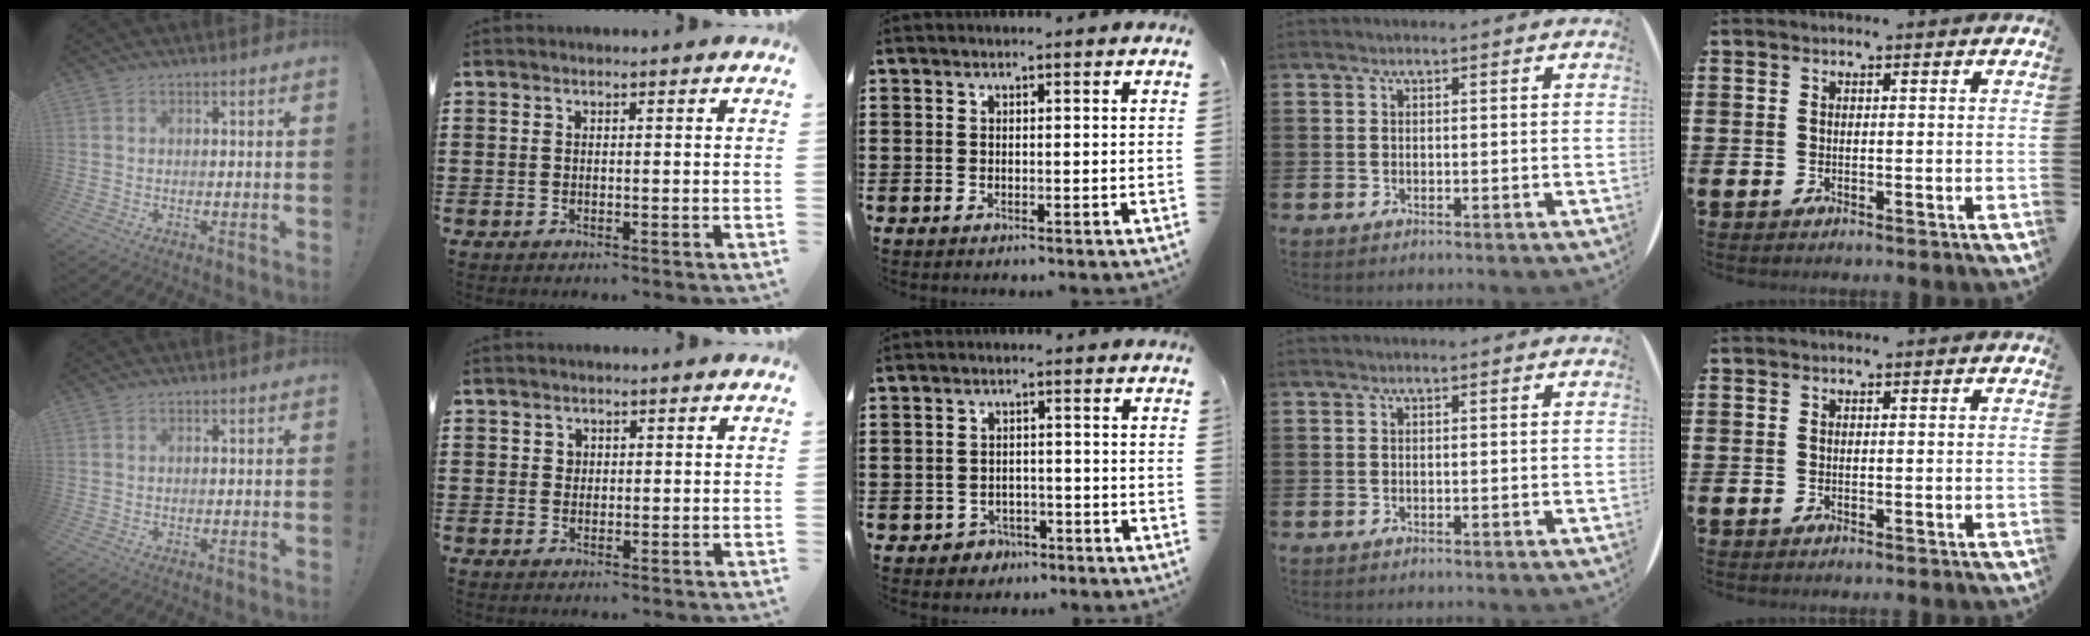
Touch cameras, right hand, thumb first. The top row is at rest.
{"index": {"total": 1.1, "force": [0.6, 0.9, 0.2], "torque": [-0.006, 0.003, 0.012]}, "middle": {"total": 2.4, "force": [-2.1, 1.2, 0.0], "torque": [-0.008, 0.000, -0.047]}}